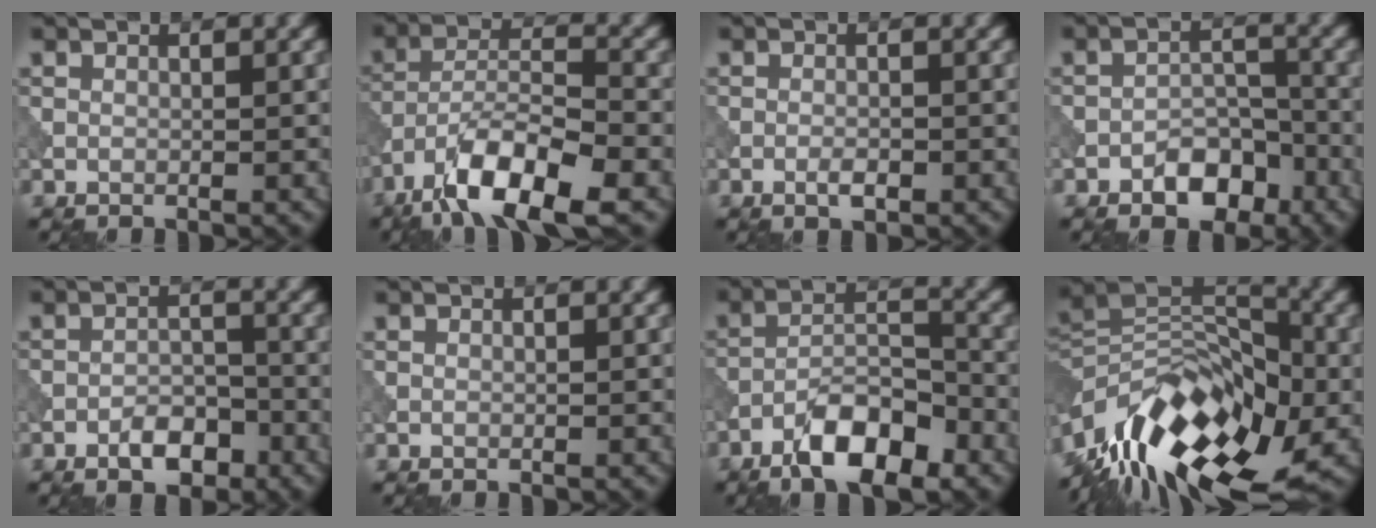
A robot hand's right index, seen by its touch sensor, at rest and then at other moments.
{"total": 9.5, "force": [-6.1, 2.9, 6.7], "torque": [-0.109, 0.003, -0.117]}
{"total": 1.5, "force": [-0.7, 0.5, 1.2], "torque": [-0.022, 0.000, -0.015]}
{"total": 4.2, "force": [-2.6, 2.3, 2.3], "torque": [-0.024, 0.006, -0.044]}
{"total": 3.2, "force": [-2.0, 1.6, 1.9], "torque": [-0.025, 0.006, -0.035]}
{"total": 0.0}
{"total": 7.2, "force": [-4.7, 2.6, 4.8], "torque": [-0.076, 0.009, -0.088]}
{"total": 14.7, "force": [-6.9, 7.6, 10.5], "torque": [-0.195, 0.022, -0.136]}